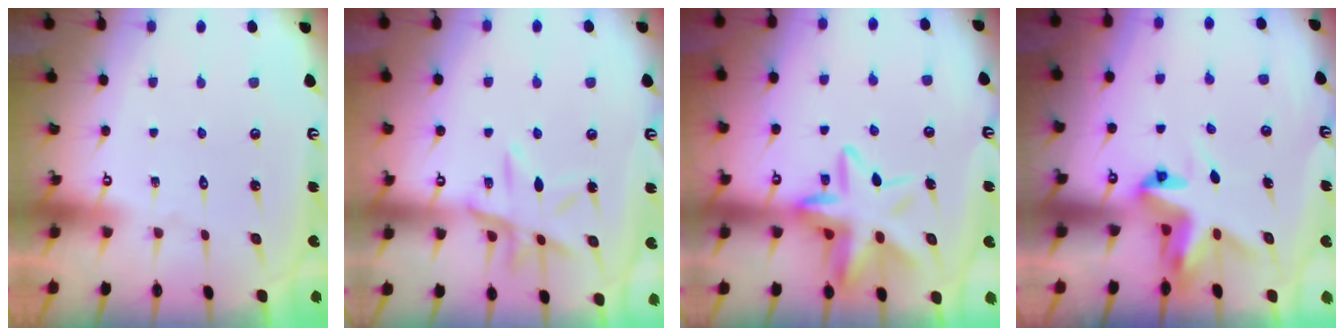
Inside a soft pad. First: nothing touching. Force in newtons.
{"total": 11.3, "press": 11.3, "slide": 0.9}
{"total": 15.2, "press": 15.2, "slide": 1.6}
{"total": 5.3, "press": 5.3, "slide": 0.2}